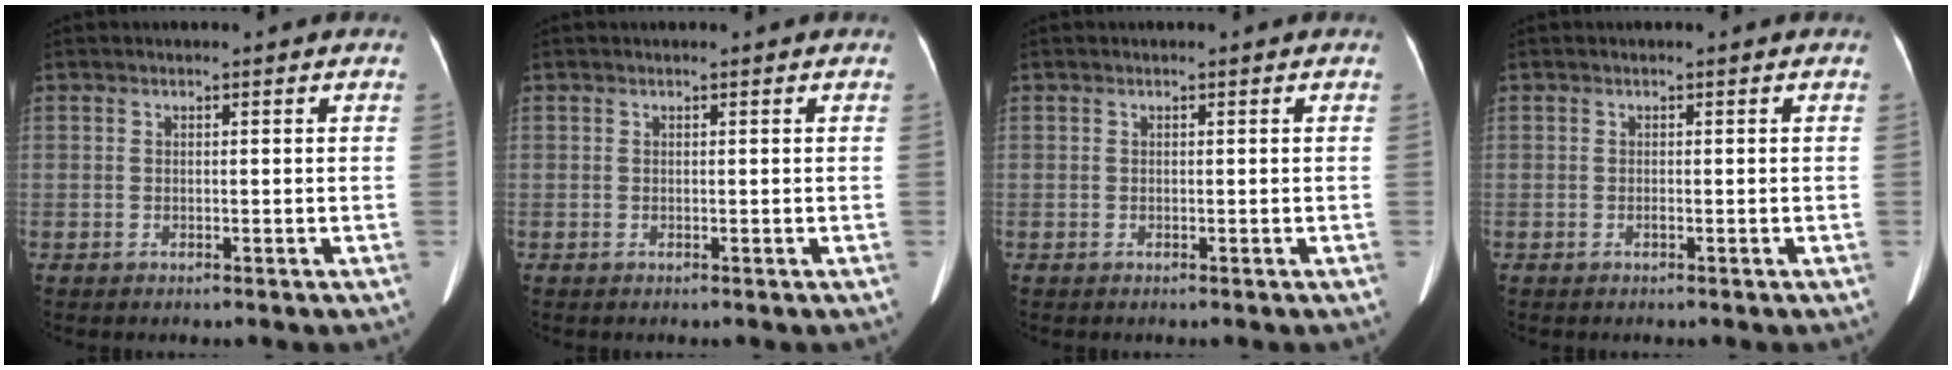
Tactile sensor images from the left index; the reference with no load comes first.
{"total": 0.0}
{"total": 0.0}
{"total": 0.0}